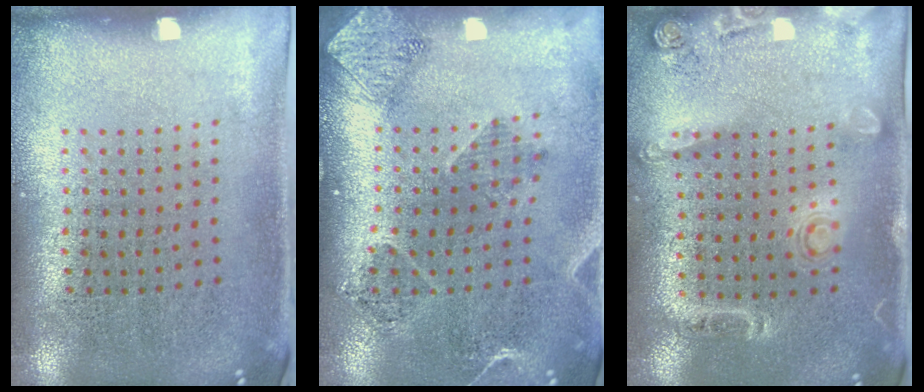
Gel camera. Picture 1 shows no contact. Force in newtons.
{"total": 1.6, "press": 1.5, "slide": 0.6}
{"total": 1.6, "press": 1.2, "slide": 1.1}